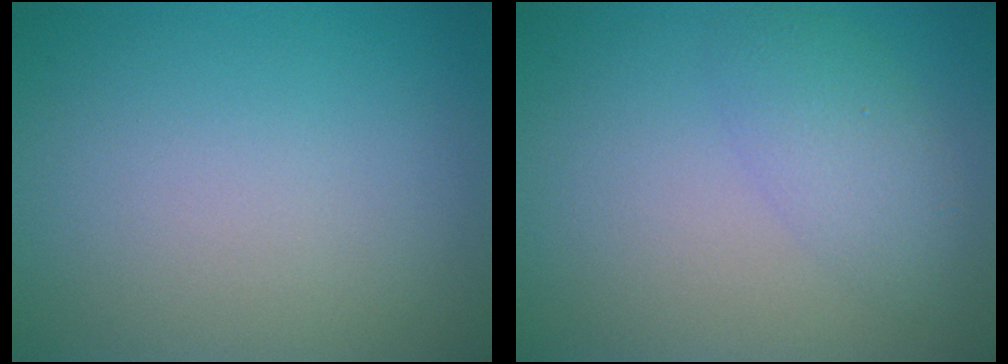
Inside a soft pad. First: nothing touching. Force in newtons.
{"total": 3.0, "press": 3.0, "slide": 0.2}